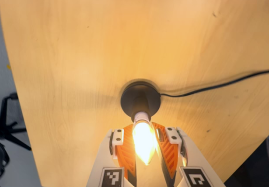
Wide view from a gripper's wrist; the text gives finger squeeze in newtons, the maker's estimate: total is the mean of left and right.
{"total": 13.3, "left": 12.9, "right": 13.7}